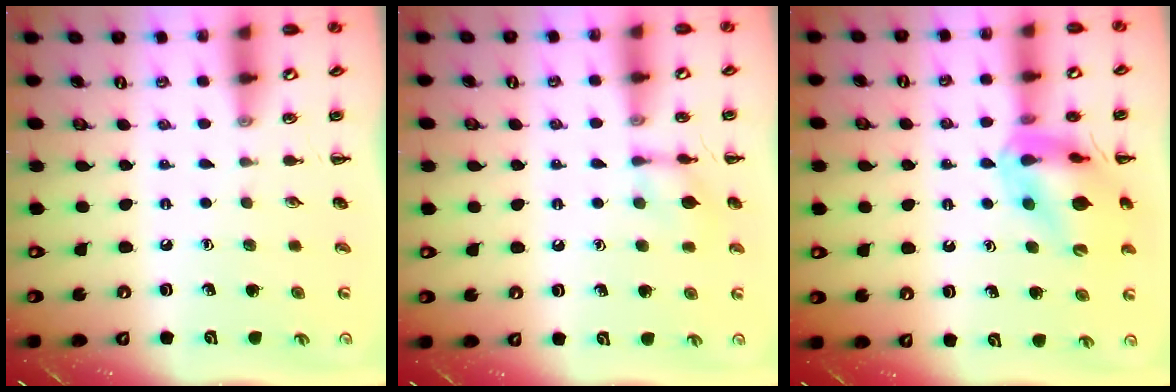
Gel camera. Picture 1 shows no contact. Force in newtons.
{"total": 7.9, "press": 7.9, "slide": 0.2}
{"total": 15.7, "press": 15.5, "slide": 2.5}